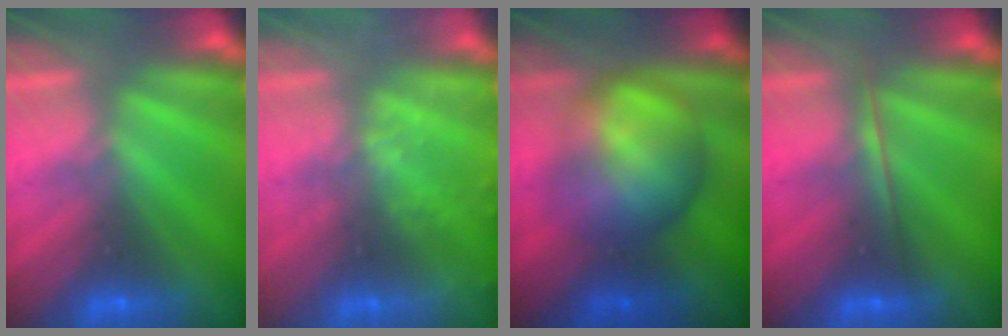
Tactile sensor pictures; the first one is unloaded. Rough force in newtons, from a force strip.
{"total": 2.4}
{"total": 7.8}
{"total": 1.7}